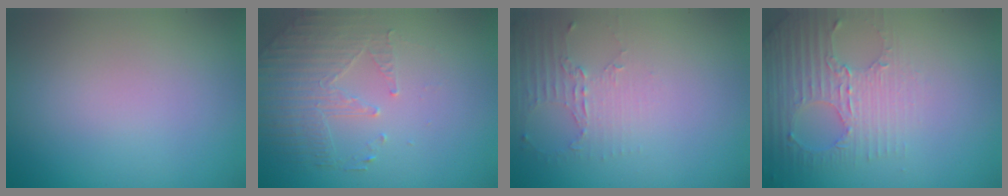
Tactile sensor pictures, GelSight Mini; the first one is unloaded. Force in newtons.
{"total": 2.2, "press": 1.8, "slide": 1.2}
{"total": 2.3, "press": 1.6, "slide": 1.6}
{"total": 2.8, "press": 2.7, "slide": 0.9}